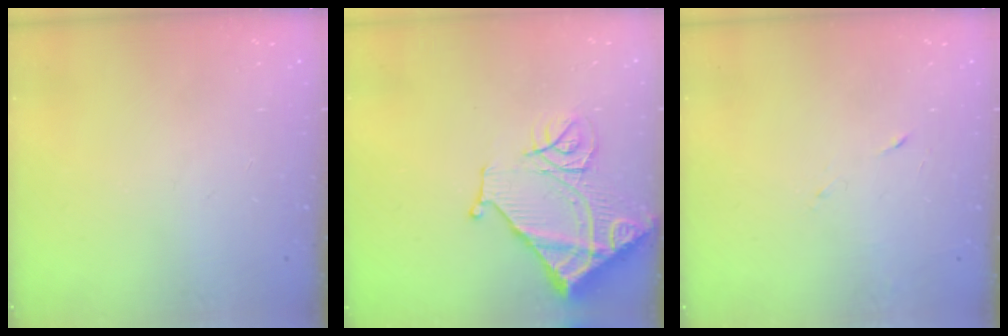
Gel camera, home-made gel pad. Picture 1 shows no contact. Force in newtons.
{"total": 16.3, "press": 16.2, "slide": 1.9}
{"total": 3.8, "press": 3.7, "slide": 0.9}